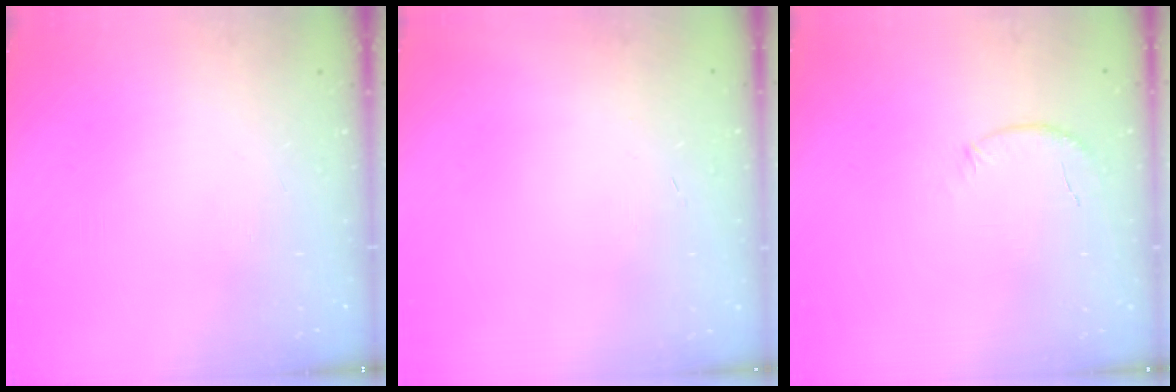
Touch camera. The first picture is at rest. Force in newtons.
{"total": 0.6, "press": 0.5, "slide": 0.2}
{"total": 6.9, "press": 6.7, "slide": 1.8}